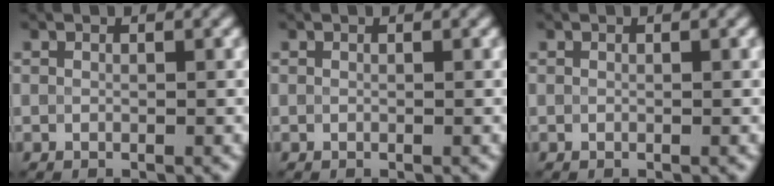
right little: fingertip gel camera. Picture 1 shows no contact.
{"total": 0.0}
{"total": 0.0}